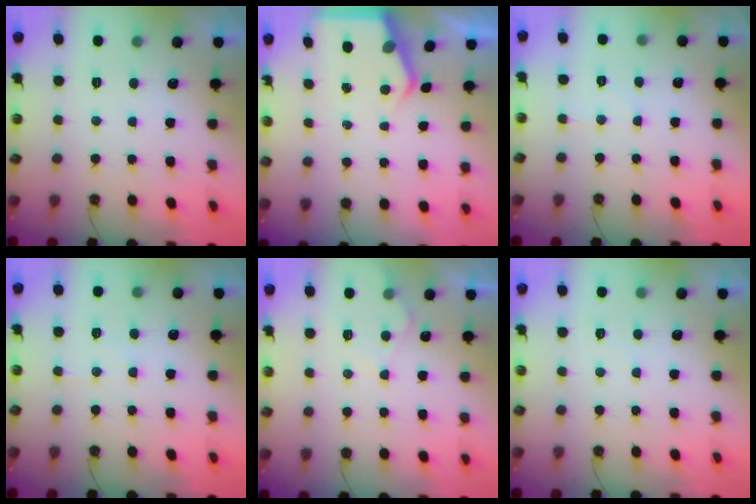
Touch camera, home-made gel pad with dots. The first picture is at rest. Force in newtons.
{"total": 4.2, "press": 4.1, "slide": 0.6}
{"total": 4.4, "press": 4.4, "slide": 0.7}
{"total": 4.2, "press": 4.1, "slide": 0.6}
{"total": 6.9, "press": 6.9, "slide": 0.7}
{"total": 3.5, "press": 3.5, "slide": 0.2}